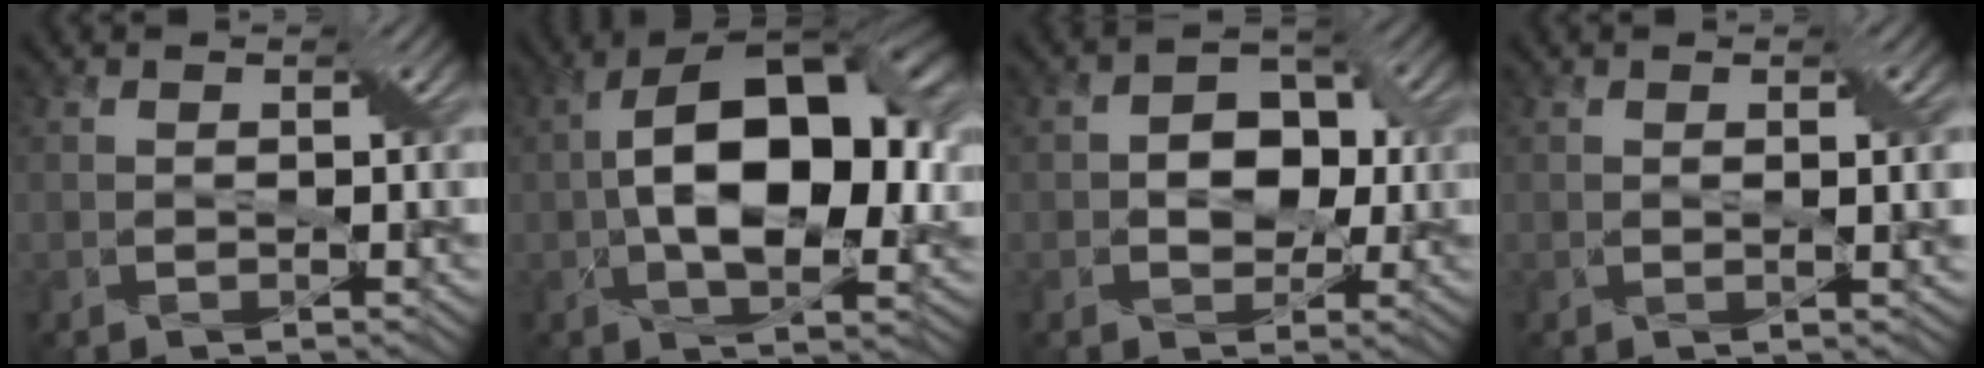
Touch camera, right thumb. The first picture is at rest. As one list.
[{"total": 15.3, "force": [0.7, 8.5, 12.8], "torque": [-0.203, 0.011, 0.011]}, {"total": 4.7, "force": [0.2, 3.6, 2.9], "torque": [-0.037, 0.007, -0.004]}, {"total": 1.9, "force": [0.5, 0.1, 1.8], "torque": [-0.026, 0.003, 0.008]}]